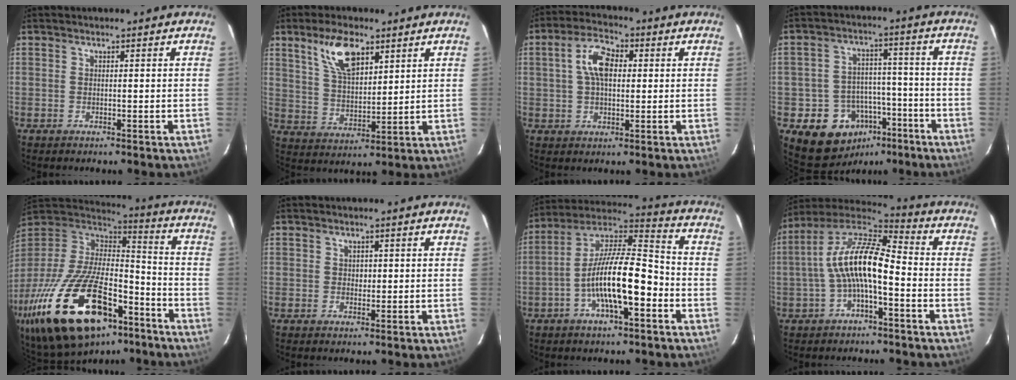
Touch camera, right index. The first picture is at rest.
{"total": 10.0, "force": [5.7, 4.3, 7.0], "torque": [-0.130, 0.013, 0.115]}
{"total": 7.6, "force": [1.4, 4.2, 6.2], "torque": [-0.117, 0.021, 0.025]}
{"total": 12.9, "force": [-6.8, 10.1, 4.4], "torque": [-0.103, 0.037, -0.077]}
{"total": 34.2, "force": [-19.9, 15.5, 23.0], "torque": [-0.461, -0.035, -0.309]}
{"total": 1.3, "force": [0.2, 1.2, 0.3], "torque": [0.000, 0.003, 0.004]}
{"total": 15.0, "force": [-5.2, 4.3, 13.5], "torque": [-0.250, 0.006, -0.099]}
{"total": 12.7, "force": [-2.4, 4.1, 11.8], "torque": [-0.234, 0.018, -0.047]}